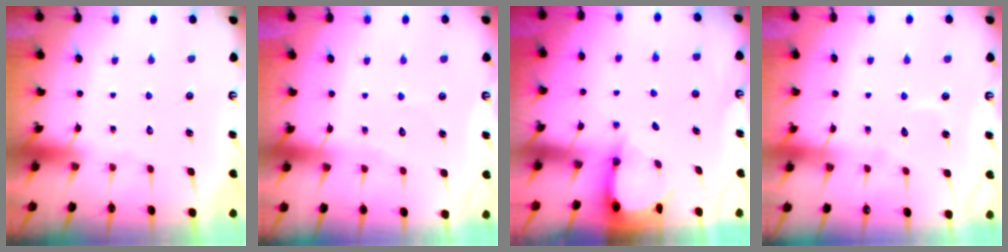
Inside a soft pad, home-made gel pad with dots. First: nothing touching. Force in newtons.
{"total": 3.1, "press": 3.0, "slide": 0.3}
{"total": 2.6, "press": 2.5, "slide": 0.4}
{"total": 3.9, "press": 3.8, "slide": 0.2}